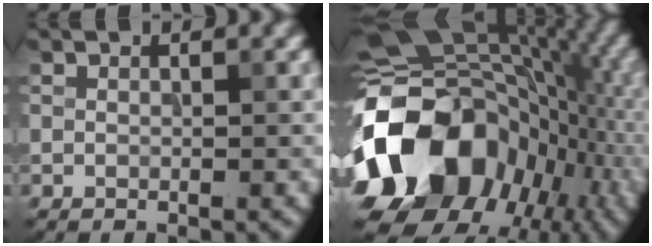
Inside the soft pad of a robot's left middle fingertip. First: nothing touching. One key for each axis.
{"total": 18.8, "fx": -5.4, "fy": 14.0, "fz": 11.3, "tx": -0.228, "ty": -0.002, "tz": -0.098}